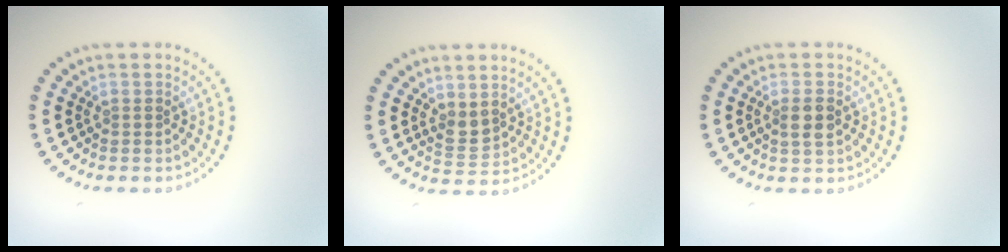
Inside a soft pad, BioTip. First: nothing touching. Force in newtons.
{"total": 1.7, "press": 1.5, "slide": 0.7}
{"total": 2.0, "press": 1.9, "slide": 0.5}